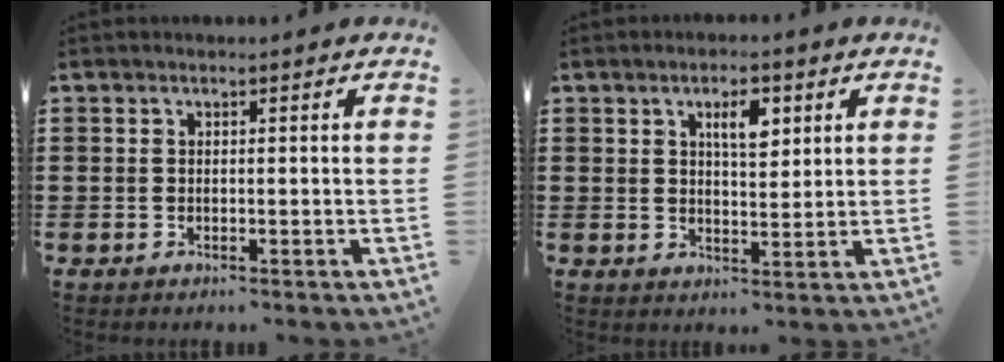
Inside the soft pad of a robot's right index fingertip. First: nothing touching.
{"total": 4.4, "force": [2.0, 1.6, 3.6], "torque": [-0.060, 0.002, 0.029]}